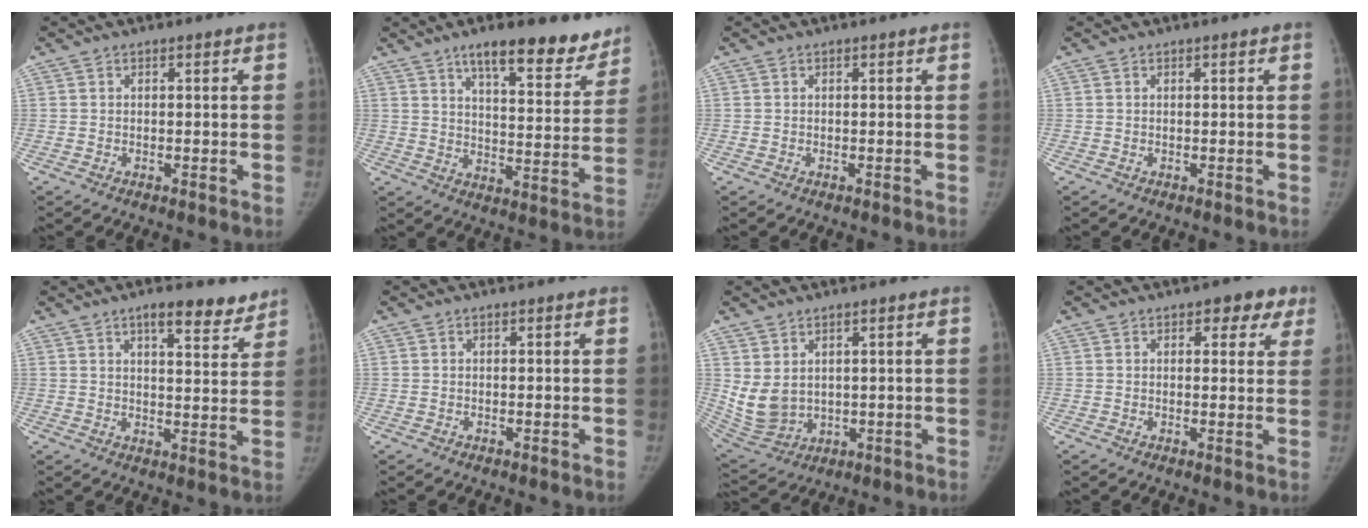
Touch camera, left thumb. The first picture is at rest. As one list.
[{"total": 15.7, "force": [11.6, 5.3, 9.2], "torque": [-0.071, -0.065, 0.167]}, {"total": 0.0}, {"total": 0.0}, {"total": 8.1, "force": [5.9, 2.7, 4.7], "torque": [-0.037, -0.035, 0.083]}, {"total": 0.0}, {"total": 7.8, "force": [2.0, 5.7, 4.9], "torque": [-0.086, -0.016, 0.064]}, {"total": 5.4, "force": [2.9, 3.2, 3.2], "torque": [0.003, -0.006, 0.027]}]